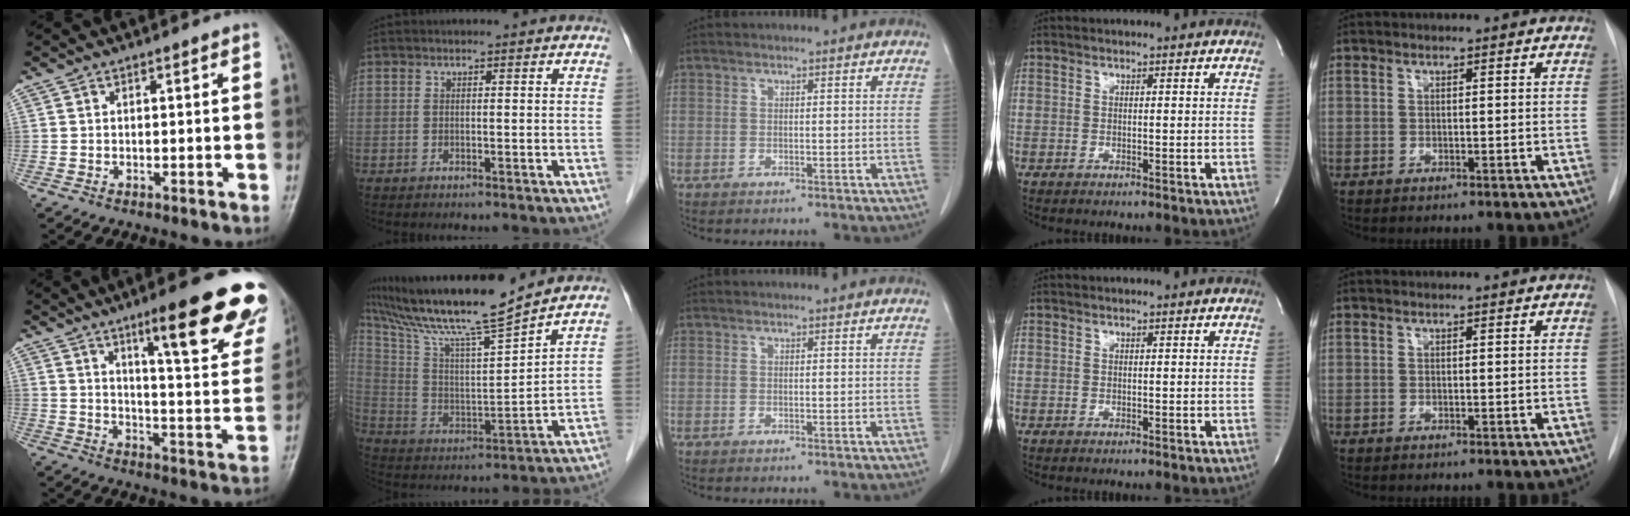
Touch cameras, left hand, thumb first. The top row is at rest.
{"thumb": {"total": 22.4, "force": [13.9, 3.9, 17.2], "torque": [-0.194, -0.061, 0.186]}, "index": {"total": 17.4, "force": [14.8, -0.7, 9.2], "torque": [-0.175, 0.005, 0.258]}}